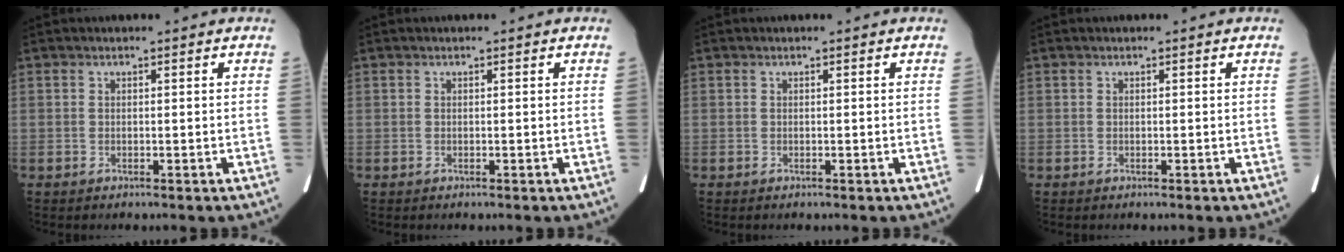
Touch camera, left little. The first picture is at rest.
{"total": 0.0}
{"total": 0.0}
{"total": 0.0}